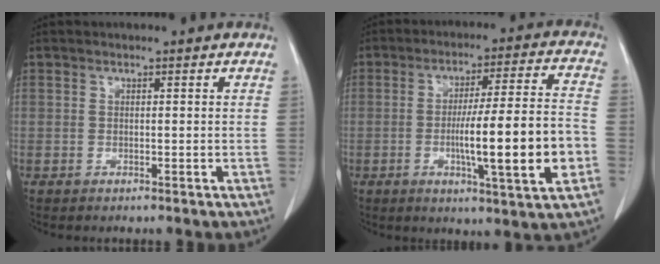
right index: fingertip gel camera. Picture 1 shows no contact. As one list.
[{"total": 15.0, "force": [-3.5, 0.4, 14.6], "torque": [-0.233, -0.001, -0.053]}]